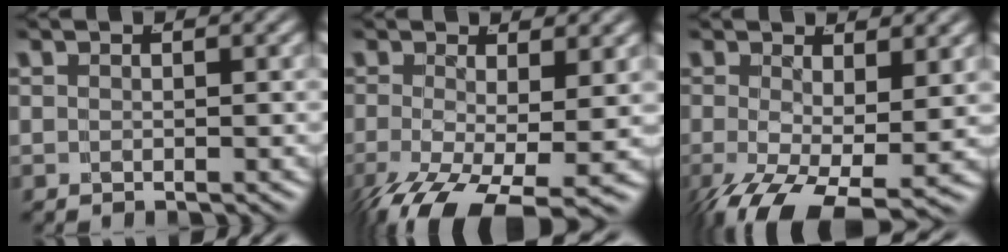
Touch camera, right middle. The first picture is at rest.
{"total": 8.3, "force": [-5.5, 3.2, 5.3], "torque": [-0.113, -0.063, -0.057]}
{"total": 7.3, "force": [-4.0, 3.3, 5.1], "torque": [-0.114, -0.062, -0.034]}